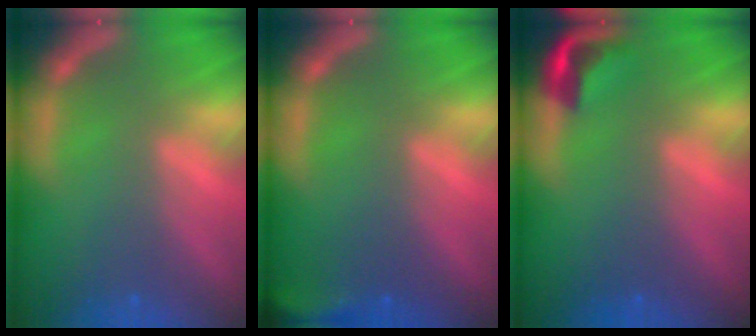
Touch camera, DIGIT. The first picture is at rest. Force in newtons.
{"total": 4.0}
{"total": 2.9}